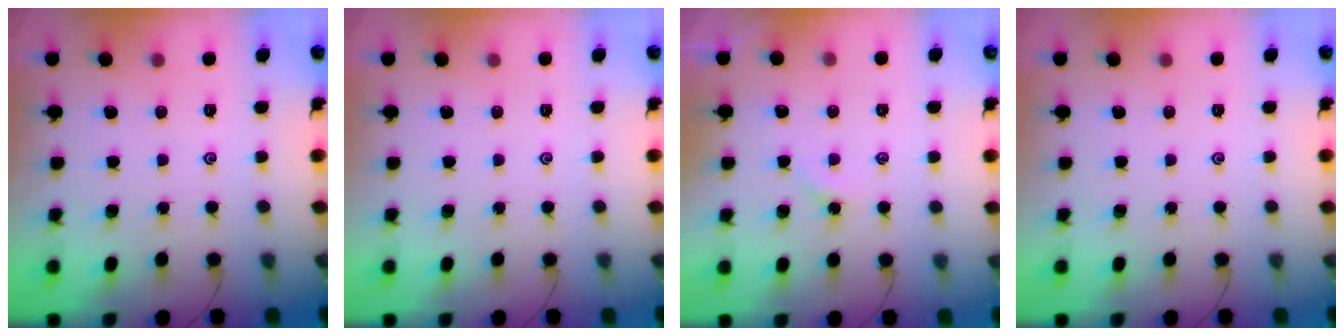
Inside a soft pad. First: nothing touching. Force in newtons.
{"total": 0.0}
{"total": 3.0, "press": 2.9, "slide": 0.6}
{"total": 0.0}